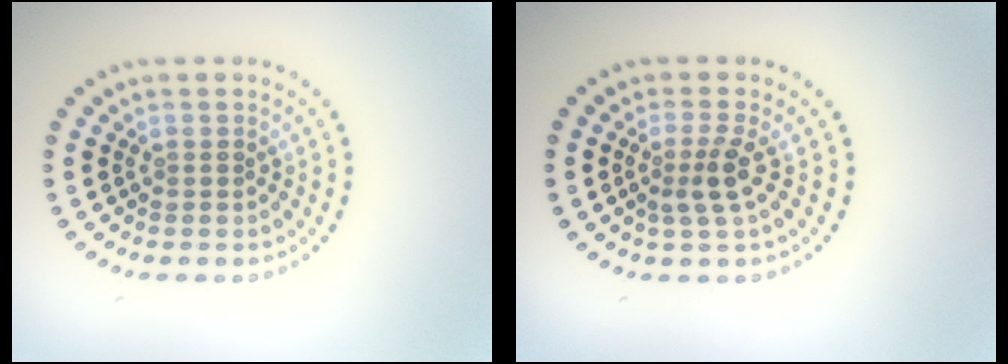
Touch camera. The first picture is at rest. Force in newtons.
{"total": 2.3, "press": 1.8, "slide": 1.5}